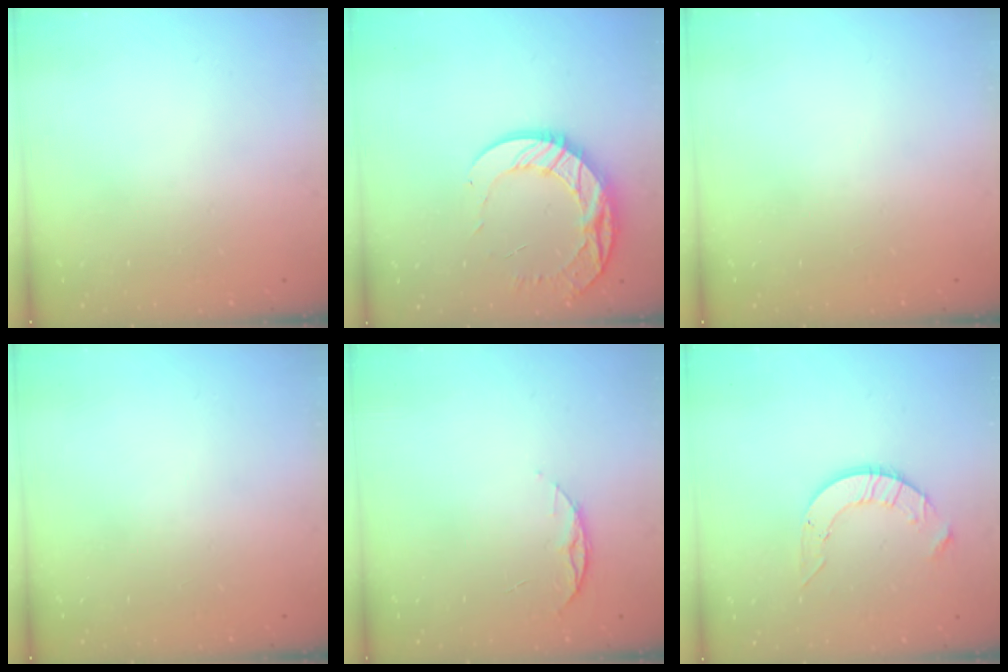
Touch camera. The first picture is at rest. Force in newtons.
{"total": 14.7, "press": 14.6, "slide": 1.3}
{"total": 0.0}
{"total": 0.0}
{"total": 5.5, "press": 5.5, "slide": 0.6}
{"total": 7.0, "press": 7.0, "slide": 0.4}